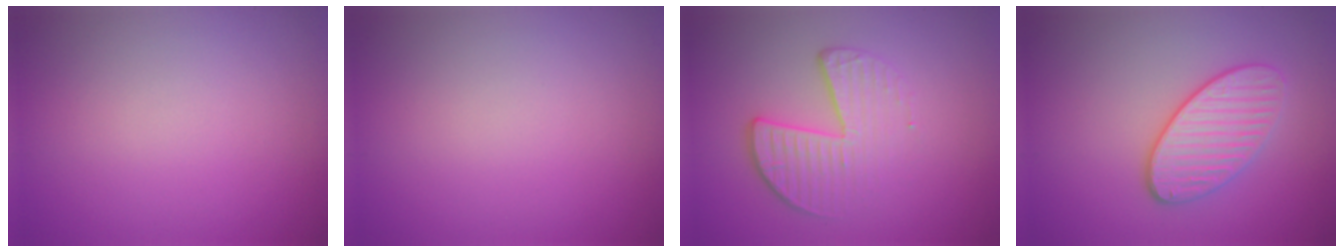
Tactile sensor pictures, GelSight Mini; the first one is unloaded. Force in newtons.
{"total": 0.0}
{"total": 4.3, "press": 2.8, "slide": 3.3}
{"total": 3.7, "press": 3.2, "slide": 1.7}